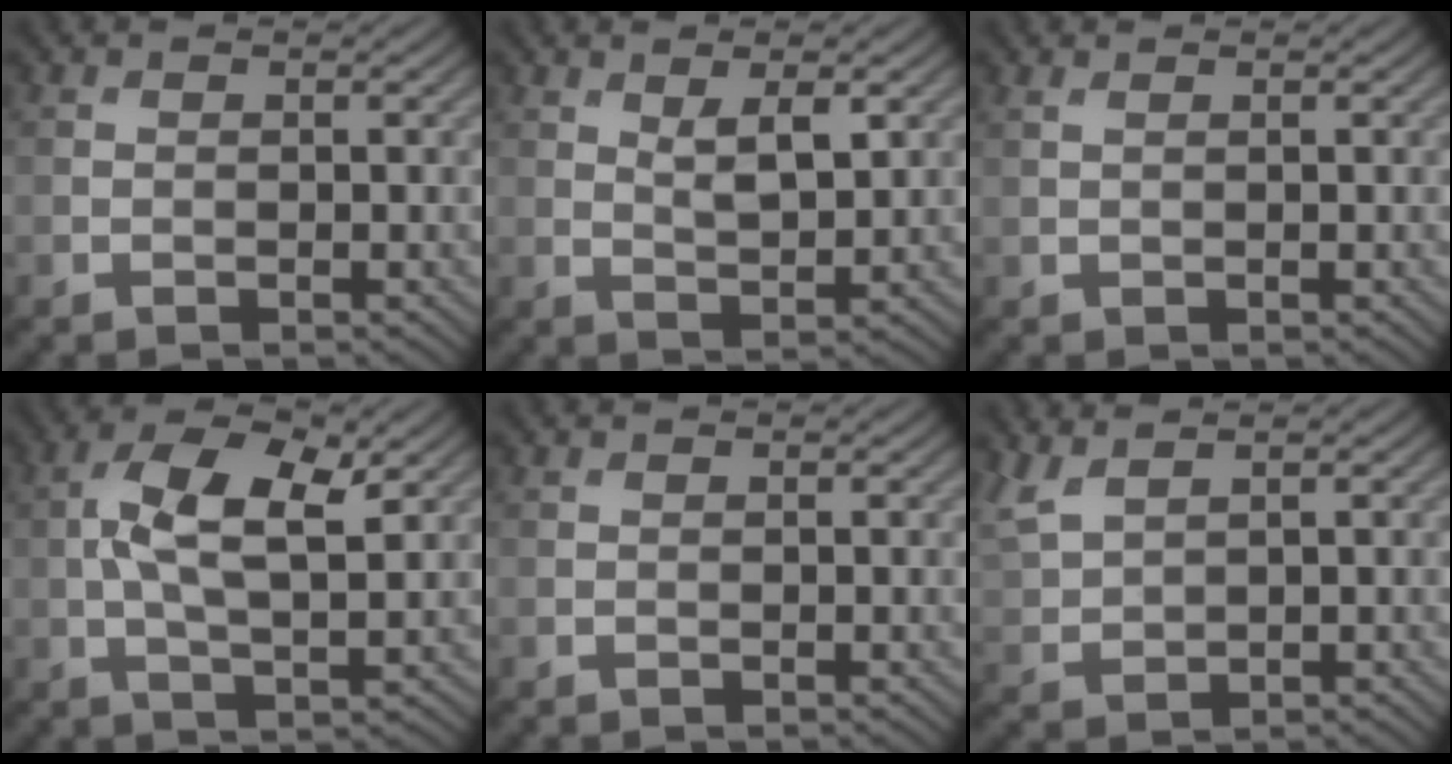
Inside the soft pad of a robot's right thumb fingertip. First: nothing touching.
{"total": 3.9, "force": [1.9, 1.2, 3.1], "torque": [-0.065, -0.005, 0.037]}
{"total": 0.7, "force": [0.6, 0.0, 0.4], "torque": [-0.013, 0.004, 0.010]}
{"total": 8.2, "force": [1.5, 3.4, 7.3], "torque": [-0.147, 0.010, 0.023]}
{"total": 0.0}
{"total": 4.2, "force": [3.1, 1.3, 2.5], "torque": [-0.079, 0.012, 0.071]}